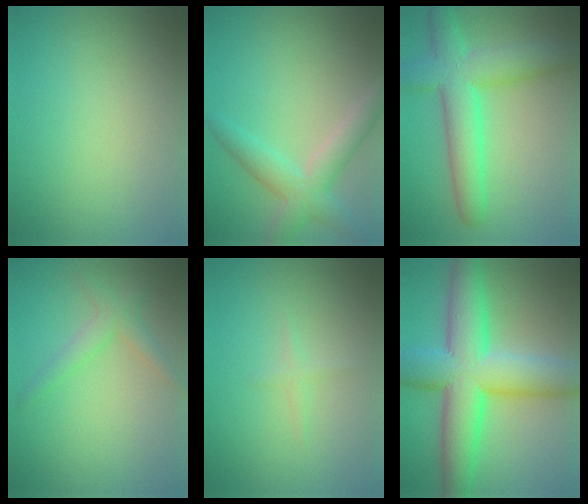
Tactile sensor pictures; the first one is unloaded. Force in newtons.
{"total": 4.0, "press": 4.0, "slide": 0.3}
{"total": 7.4, "press": 7.4, "slide": 0.5}
{"total": 2.1, "press": 2.1, "slide": 0.1}
{"total": 0.8, "press": 0.8, "slide": 0.1}
{"total": 11.7, "press": 11.7, "slide": 0.0}